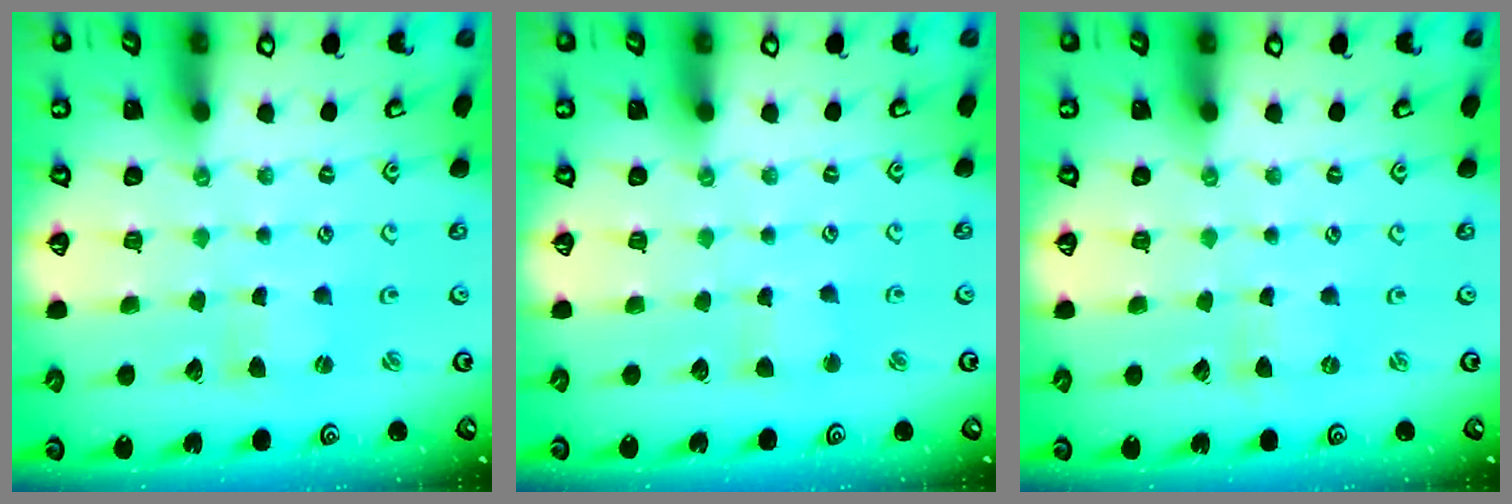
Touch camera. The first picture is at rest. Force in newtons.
{"total": 3.3, "press": 3.3, "slide": 0.3}
{"total": 0.0}